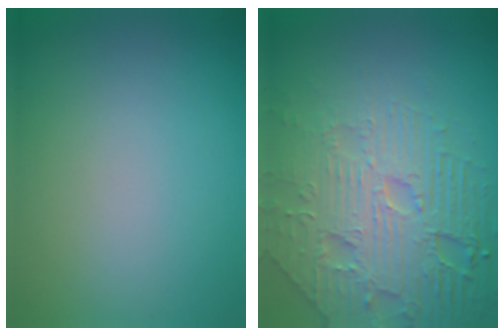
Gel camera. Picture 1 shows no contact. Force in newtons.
{"total": 8.9, "press": 6.3, "slide": 6.2}